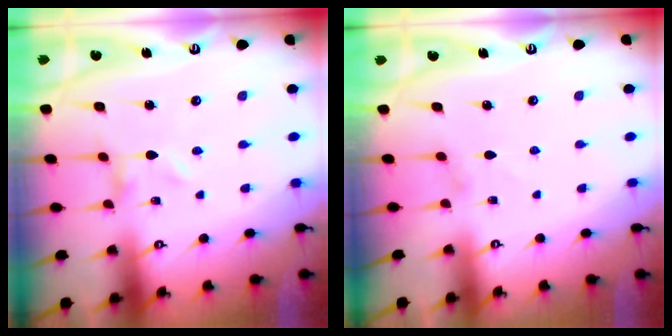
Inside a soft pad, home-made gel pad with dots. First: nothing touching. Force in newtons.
{"total": 1.4, "press": 1.4, "slide": 0.3}